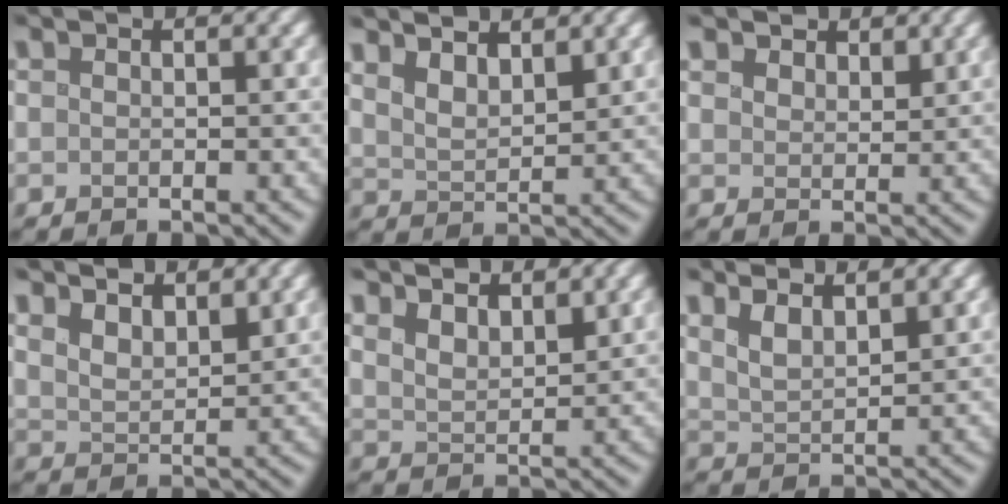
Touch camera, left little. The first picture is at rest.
{"total": 3.7, "force": [2.5, 1.4, 2.2], "torque": [-0.042, 0.009, 0.045]}
{"total": 2.9, "force": [2.5, 1.4, 0.6], "torque": [-0.026, 0.006, 0.040]}
{"total": 3.9, "force": [3.0, 1.6, 1.9], "torque": [-0.041, 0.007, 0.049]}
{"total": 3.5, "force": [2.7, 1.4, 1.7], "torque": [-0.038, 0.007, 0.047]}
{"total": 2.6, "force": [2.0, 0.7, 1.6], "torque": [-0.044, 0.001, 0.046]}